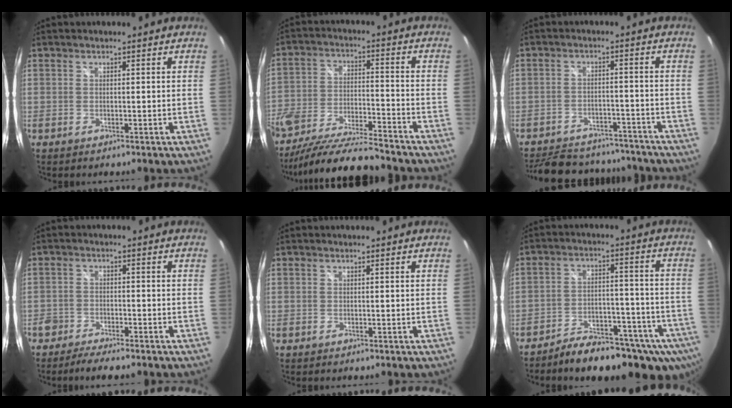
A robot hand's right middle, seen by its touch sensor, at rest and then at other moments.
{"total": 16.1, "force": [-13.7, 2.5, 8.1], "torque": [-0.166, -0.033, -0.239]}
{"total": 18.9, "force": [-16.1, 7.2, 6.8], "torque": [-0.152, 0.022, -0.207]}
{"total": 5.5, "force": [-4.7, 1.5, 2.4], "torque": [-0.070, -0.014, -0.088]}
{"total": 0.0}
{"total": 18.2, "force": [-12.6, 7.8, 10.5], "torque": [-0.166, -0.016, -0.161]}